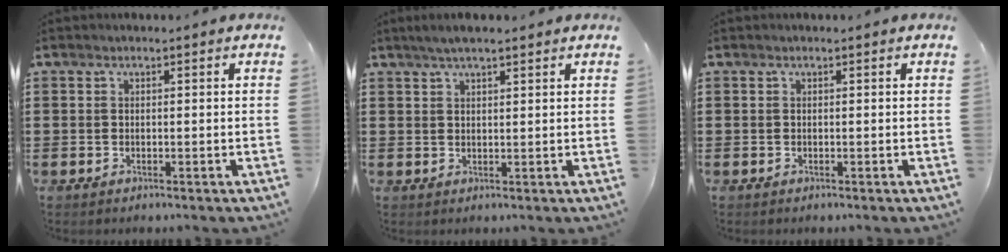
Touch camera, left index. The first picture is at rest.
{"total": 2.8, "force": [2.0, 0.5, 1.8], "torque": [-0.038, 0.006, 0.036]}
{"total": 0.0}